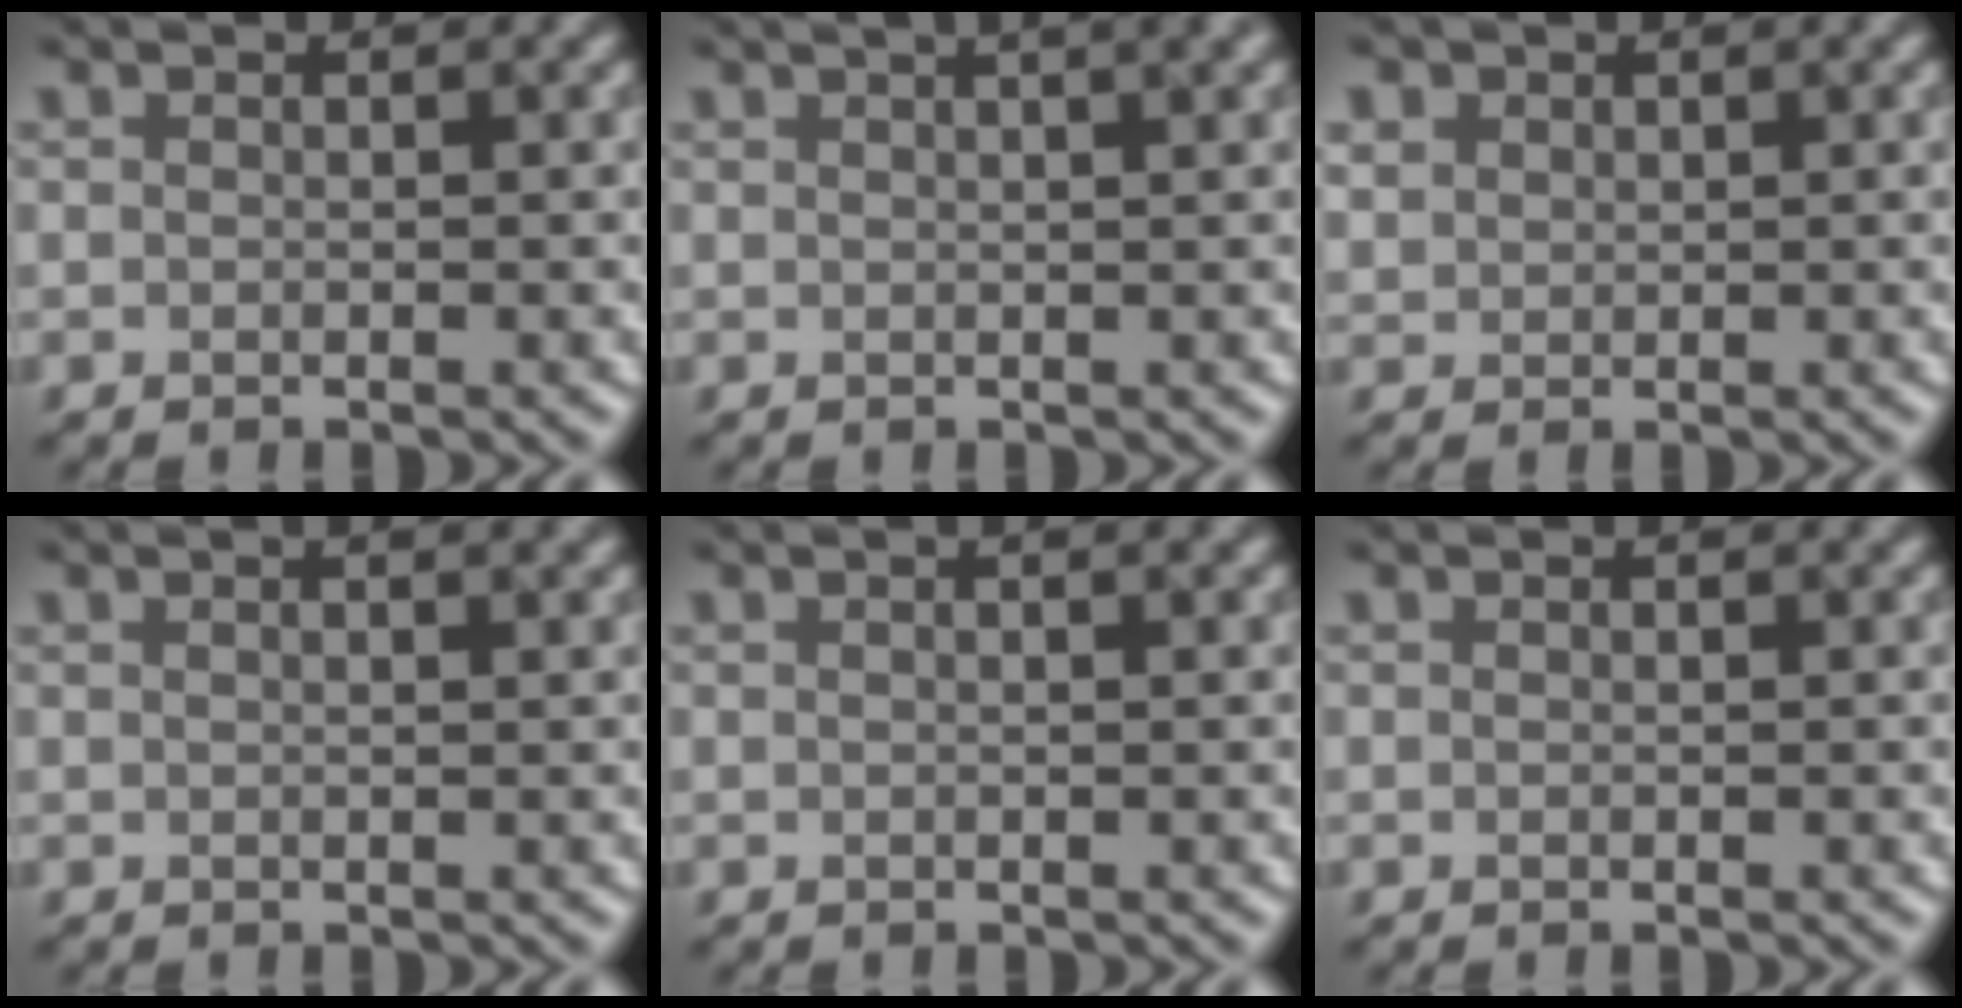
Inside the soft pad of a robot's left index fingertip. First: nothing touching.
{"total": 7.4, "force": [4.3, 3.2, 5.1], "torque": [-0.024, 0.055, 0.019]}
{"total": 1.4, "force": [0.8, 1.2, 0.3], "torque": [-0.006, -0.001, 0.016]}
{"total": 3.3, "force": [1.9, 1.4, 2.3], "torque": [-0.008, 0.015, -0.002]}
{"total": 1.9, "force": [1.0, 0.7, 1.5], "torque": [-0.010, 0.000, -0.002]}
{"total": 0.0}